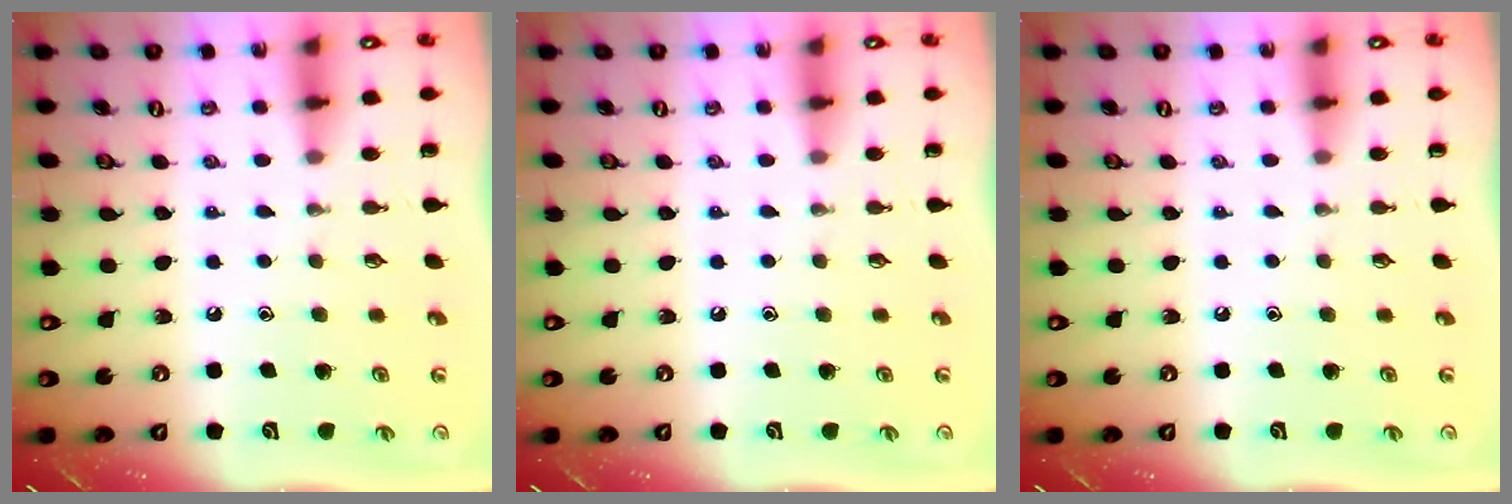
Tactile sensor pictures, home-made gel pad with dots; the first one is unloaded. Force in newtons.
{"total": 0.0}
{"total": 0.0}